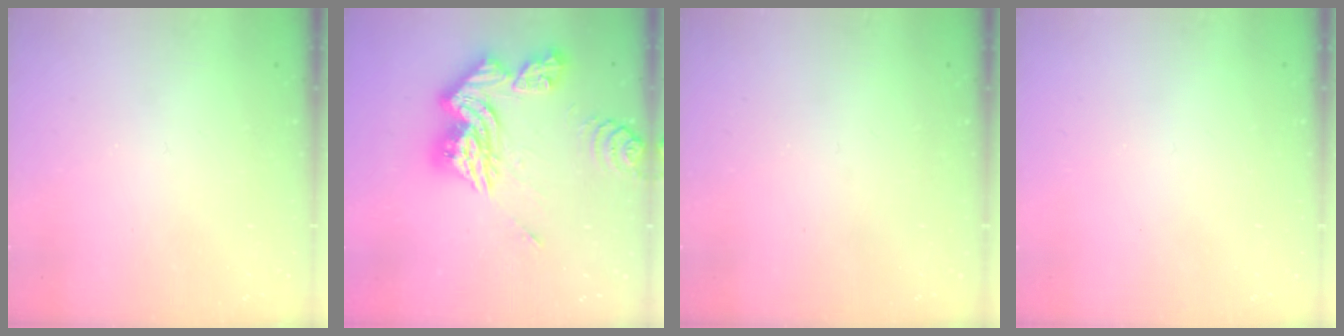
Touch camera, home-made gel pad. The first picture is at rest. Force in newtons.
{"total": 18.2, "press": 18.1, "slide": 1.9}
{"total": 0.0}
{"total": 0.0}